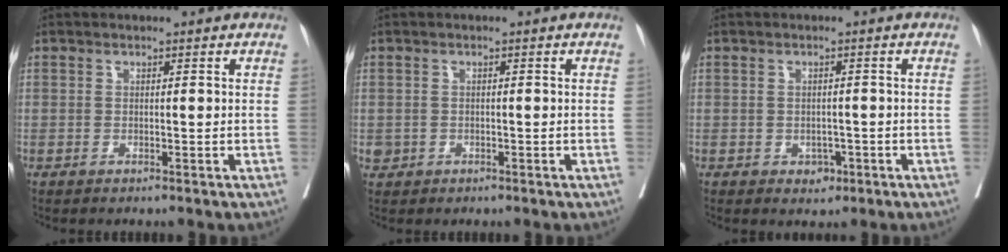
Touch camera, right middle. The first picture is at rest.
{"total": 1.3, "force": [-0.3, 1.2, 0.2], "torque": [0.000, 0.005, -0.002]}
{"total": 1.9, "force": [-0.8, 1.5, 1.0], "torque": [-0.006, 0.005, -0.003]}